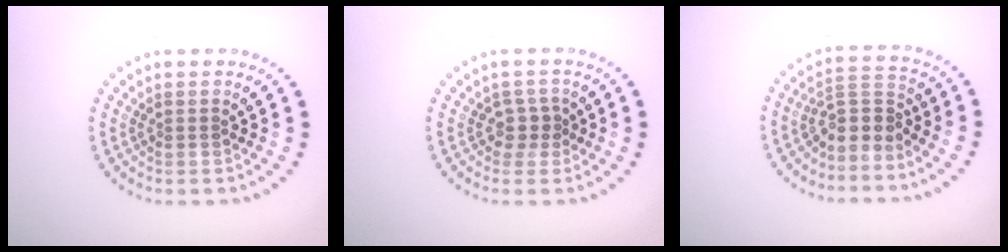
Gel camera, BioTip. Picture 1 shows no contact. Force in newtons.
{"total": 1.6, "press": 1.2, "slide": 1.1}
{"total": 3.0, "press": 2.1, "slide": 2.1}